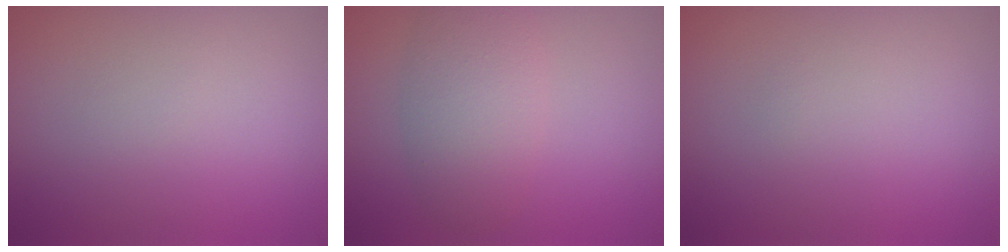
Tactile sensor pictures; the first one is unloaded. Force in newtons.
{"total": 4.2, "press": 4.2, "slide": 0.2}
{"total": 0.0}